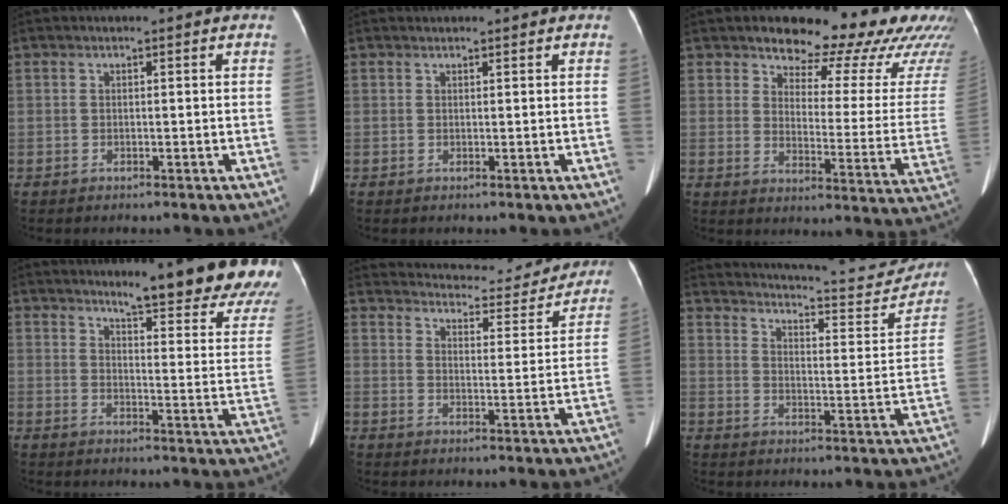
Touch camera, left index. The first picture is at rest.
{"total": 1.9, "force": [1.7, 0.2, 0.7], "torque": [-0.008, 0.007, 0.022]}
{"total": 21.3, "force": [18.7, 5.4, 8.7], "torque": [-0.089, -0.084, 0.207]}
{"total": 18.1, "force": [16.5, 1.0, 7.4], "torque": [-0.073, -0.105, 0.186]}
{"total": 19.5, "force": [18.0, 4.8, 5.6], "torque": [-0.076, -0.022, 0.226]}
{"total": 24.4, "force": [23.1, 3.2, 7.3], "torque": [-0.110, -0.070, 0.292]}